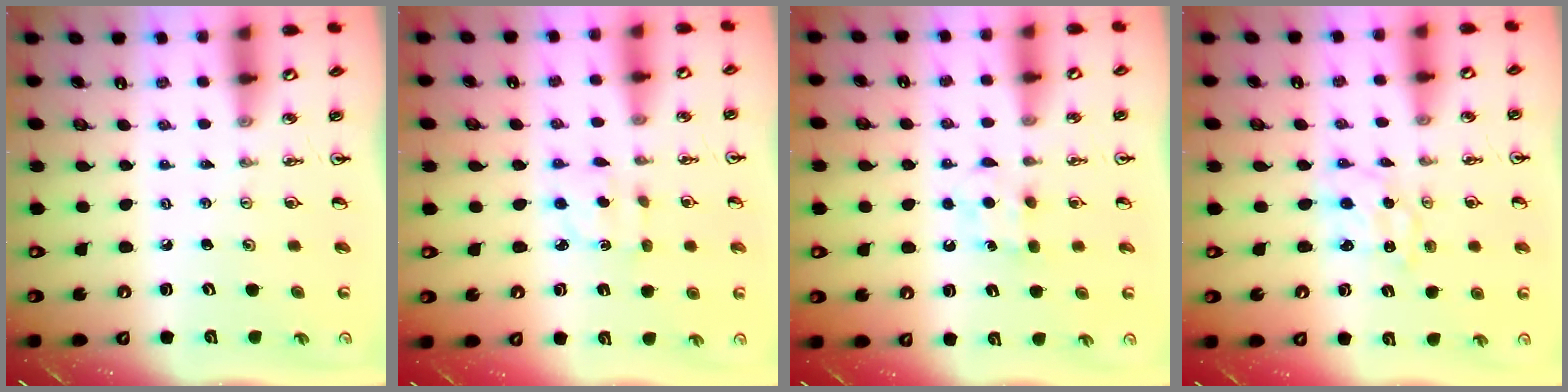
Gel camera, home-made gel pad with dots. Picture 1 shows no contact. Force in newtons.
{"total": 2.9, "press": 2.8, "slide": 0.8}
{"total": 4.6, "press": 4.6, "slide": 0.7}
{"total": 1.5, "press": 1.5, "slide": 0.1}